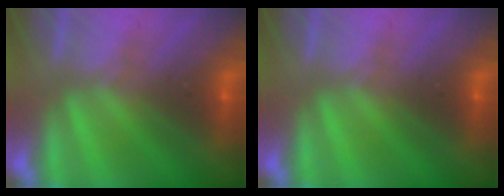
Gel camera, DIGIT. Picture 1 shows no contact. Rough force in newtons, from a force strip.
{"total": 0.0}